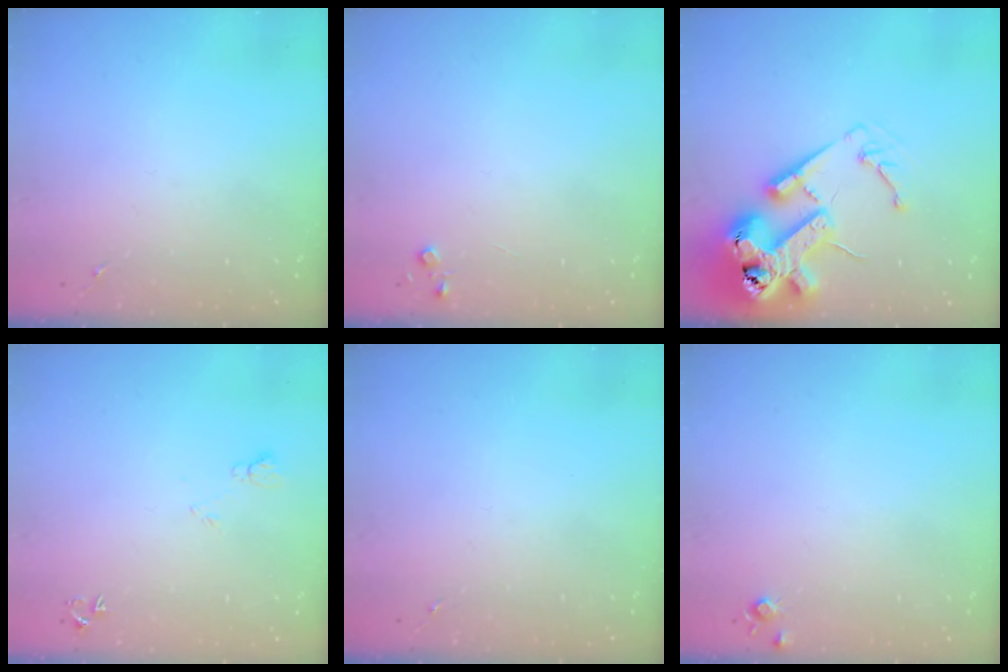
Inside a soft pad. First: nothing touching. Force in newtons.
{"total": 3.6, "press": 3.6, "slide": 0.4}
{"total": 24.1, "press": 23.9, "slide": 3.2}
{"total": 6.2, "press": 6.1, "slide": 1.2}
{"total": 0.0}
{"total": 5.1, "press": 5.1, "slide": 0.7}